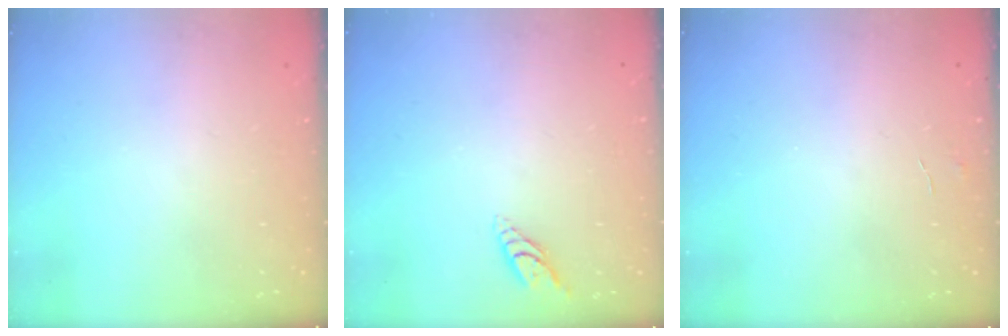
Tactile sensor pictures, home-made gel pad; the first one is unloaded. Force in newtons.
{"total": 6.0, "press": 6.0, "slide": 0.7}
{"total": 3.6, "press": 3.6, "slide": 0.3}